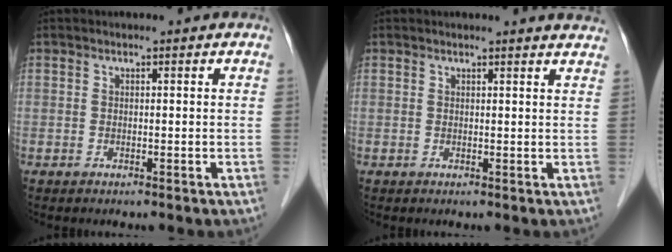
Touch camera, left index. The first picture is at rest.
{"total": 4.2, "force": [4.1, -0.2, 1.1], "torque": [-0.015, -0.006, 0.028]}